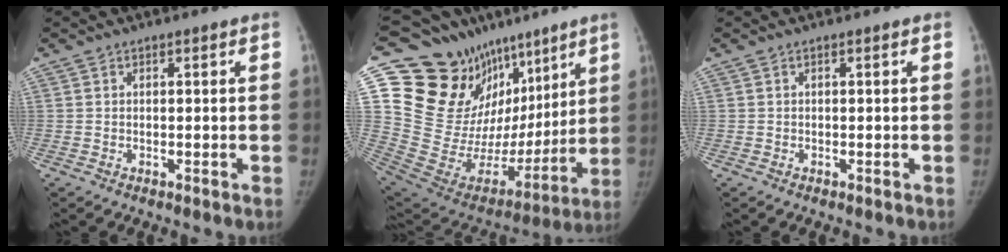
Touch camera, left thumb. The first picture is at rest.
{"total": 29.2, "force": [15.3, 18.7, 16.3], "torque": [-0.216, -0.012, 0.273]}
{"total": 0.0}